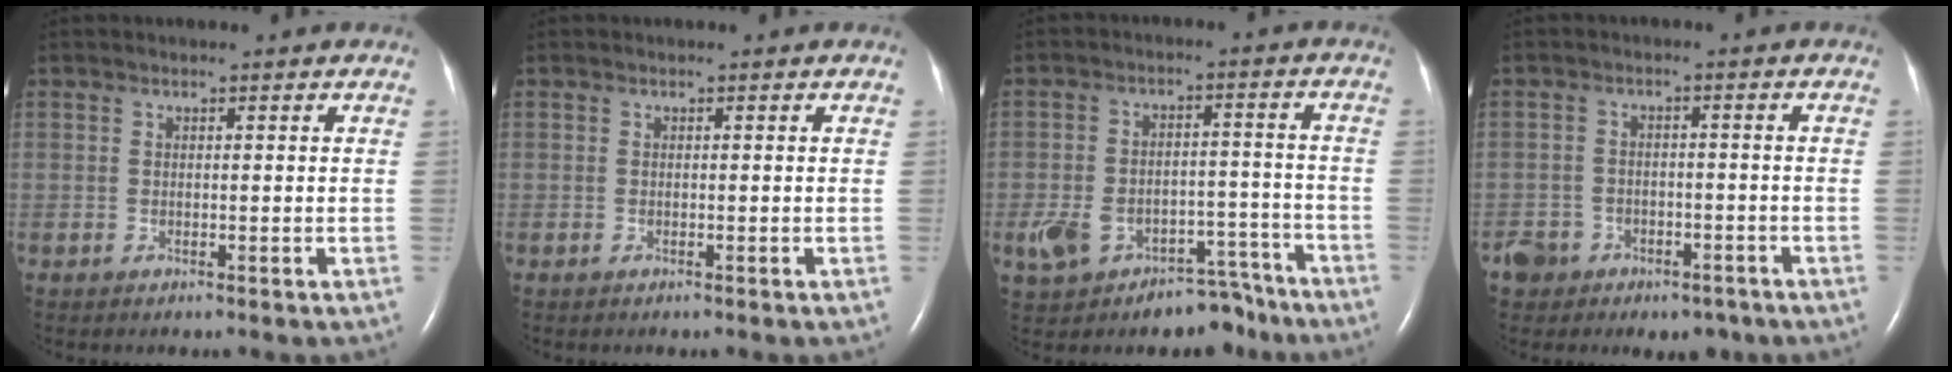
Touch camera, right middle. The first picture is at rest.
{"total": 0.0}
{"total": 11.1, "force": [-7.6, 6.4, 4.9], "torque": [-0.078, 0.034, -0.111]}
{"total": 6.5, "force": [-4.3, 4.9, 0.9], "torque": [-0.014, 0.017, -0.058]}